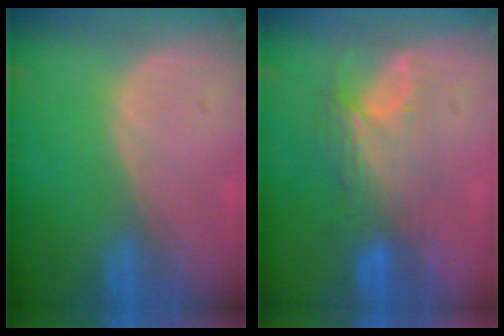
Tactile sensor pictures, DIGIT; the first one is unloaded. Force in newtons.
{"total": 7.8, "press": 6.8, "slide": 3.9}